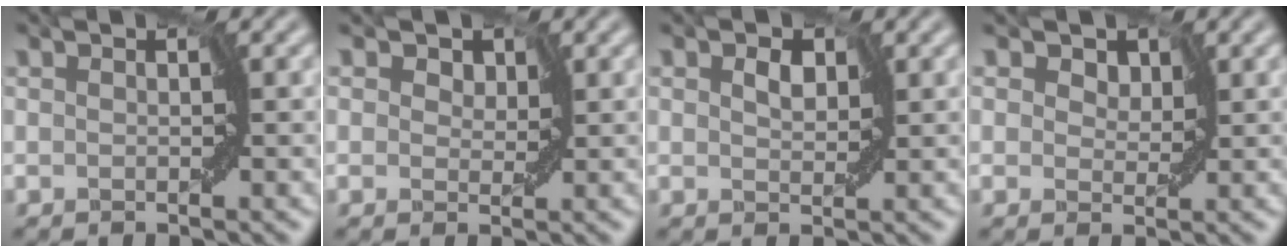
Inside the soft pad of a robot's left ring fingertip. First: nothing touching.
{"total": 2.5, "force": [1.2, 1.9, 1.0], "torque": [-0.004, 0.008, 0.002]}
{"total": 1.6, "force": [0.9, 1.0, 0.9], "torque": [-0.011, 0.000, 0.013]}
{"total": 2.9, "force": [1.6, 2.0, 1.3], "torque": [-0.011, 0.010, 0.005]}